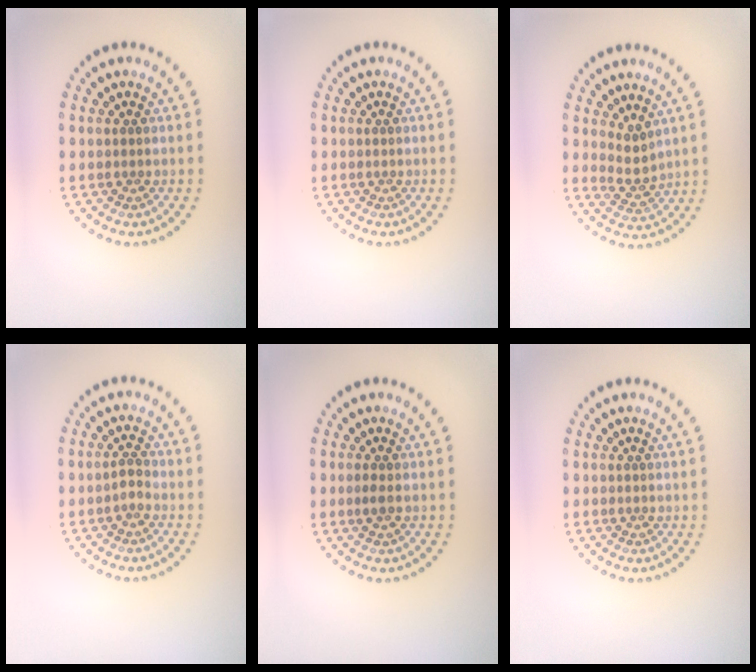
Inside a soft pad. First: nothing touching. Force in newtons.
{"total": 0.0}
{"total": 2.3, "press": 1.8, "slide": 1.4}
{"total": 1.0, "press": 0.8, "slide": 0.6}
{"total": 0.9, "press": 0.8, "slide": 0.3}
{"total": 0.0}